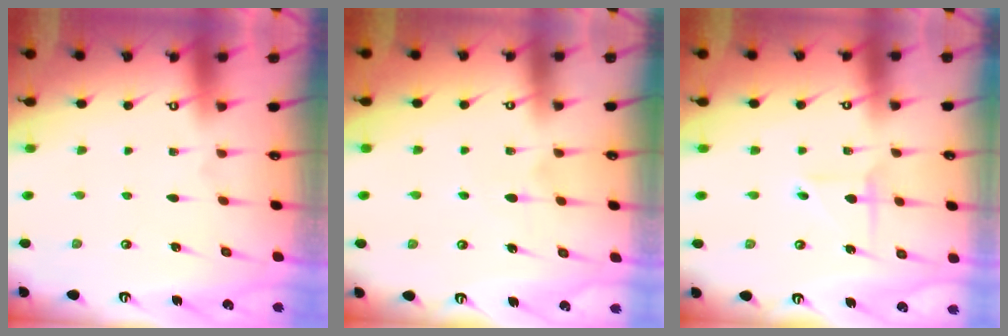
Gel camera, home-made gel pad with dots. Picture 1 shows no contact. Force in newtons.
{"total": 5.3, "press": 5.2, "slide": 0.7}
{"total": 3.5, "press": 3.5, "slide": 0.2}